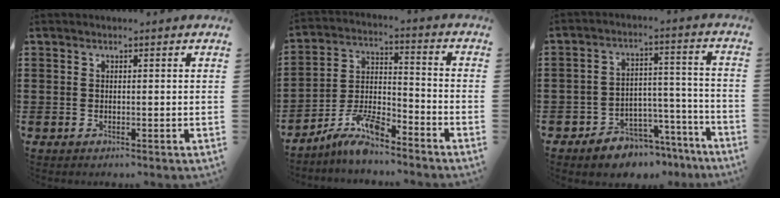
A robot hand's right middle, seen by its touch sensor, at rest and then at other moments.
{"total": 8.5, "force": [-7.4, 1.7, 3.8], "torque": [-0.082, 0.010, -0.143]}
{"total": 5.6, "force": [-5.2, 2.1, 0.4], "torque": [-0.009, 0.025, -0.103]}